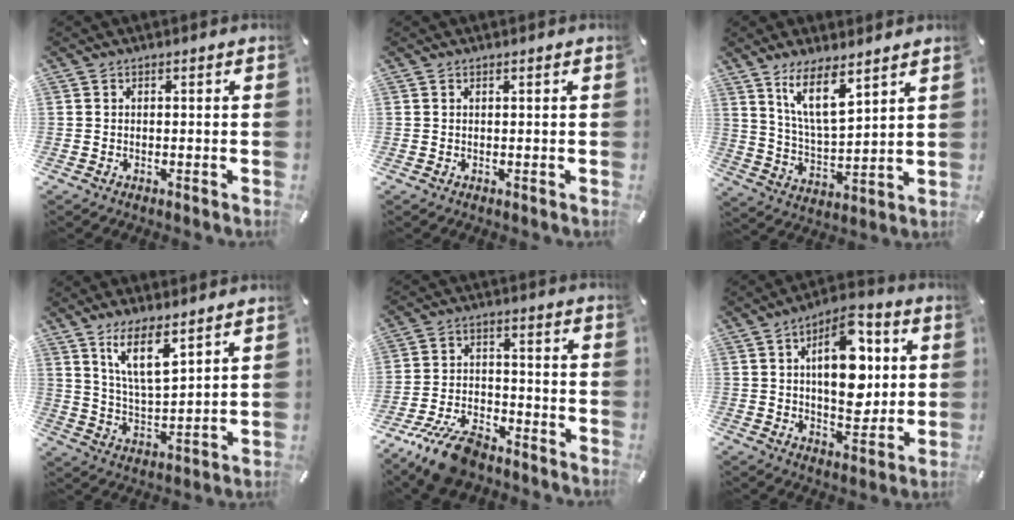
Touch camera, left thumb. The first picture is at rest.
{"total": 0.0}
{"total": 11.3, "force": [7.9, 3.7, 7.2], "torque": [-0.160, -0.031, 0.143]}
{"total": 10.8, "force": [7.5, 3.6, 6.9], "torque": [-0.146, -0.024, 0.137]}
{"total": 12.3, "force": [-9.1, 5.1, 6.5], "torque": [-0.124, 0.052, -0.168]}
{"total": 16.6, "force": [3.9, 9.2, 13.3], "torque": [-0.196, -0.009, 0.064]}